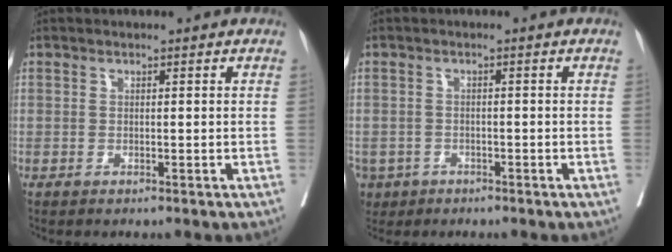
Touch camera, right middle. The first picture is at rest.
{"total": 4.2, "force": [-2.6, 3.2, 0.9], "torque": [-0.016, 0.003, -0.041]}